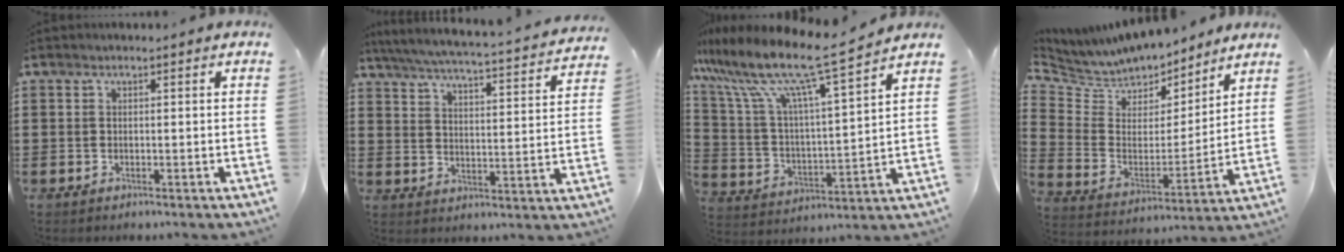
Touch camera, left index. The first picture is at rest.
{"total": 4.7, "force": [4.3, -0.4, 1.7], "torque": [-0.056, -0.036, 0.067]}
{"total": 11.7, "force": [9.7, 0.6, 6.6], "torque": [-0.167, -0.063, 0.161]}
{"total": 6.6, "force": [6.2, 2.3, -0.1], "torque": [-0.044, -0.049, 0.108]}